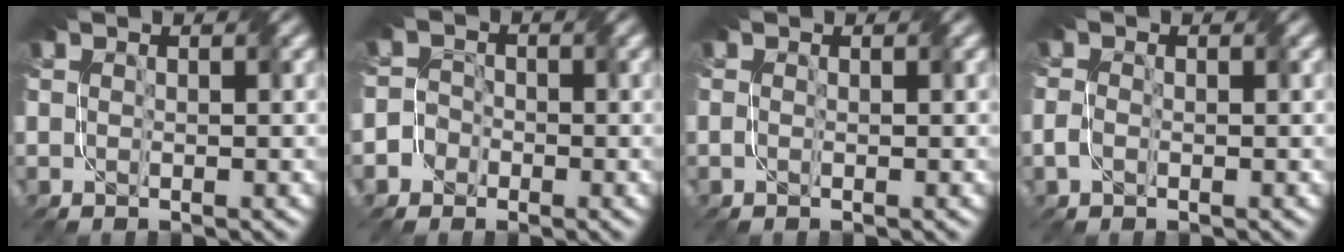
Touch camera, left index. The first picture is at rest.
{"total": 3.0, "force": [-2.1, 2.2, -0.2], "torque": [0.027, 0.007, -0.043]}
{"total": 0.6, "force": [-0.5, -0.3, 0.1], "torque": [-0.006, 0.002, -0.012]}
{"total": 1.0, "force": [-0.8, 0.3, 0.5], "torque": [-0.015, 0.002, -0.020]}